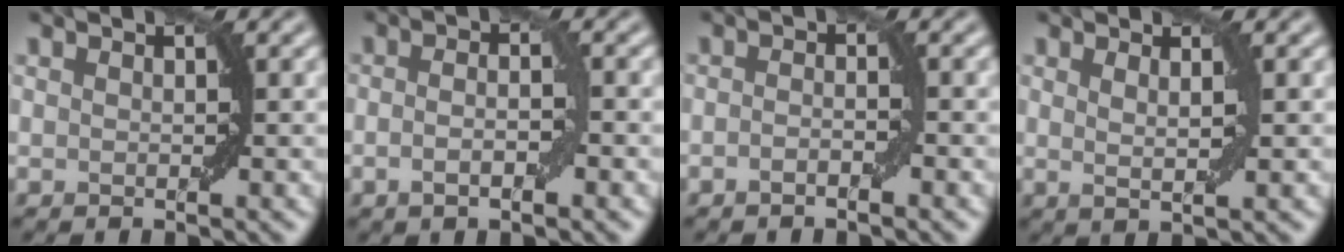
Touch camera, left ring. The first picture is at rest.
{"total": 2.6, "force": [-0.7, 0.7, 2.4], "torque": [-0.042, -0.003, -0.012]}
{"total": 1.2, "force": [-0.7, 0.2, 0.9], "torque": [-0.016, 0.003, -0.015]}
{"total": 1.8, "force": [0.8, 0.3, 1.5], "torque": [-0.023, -0.002, 0.012]}